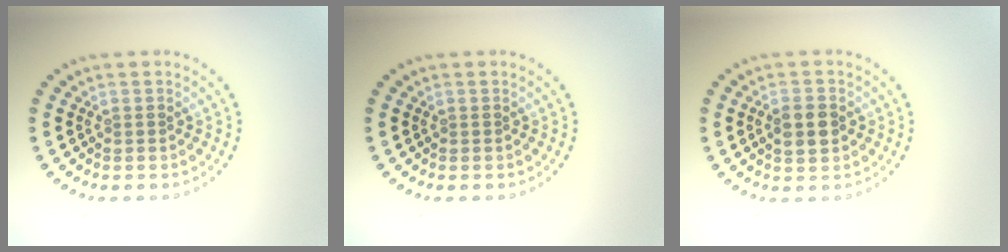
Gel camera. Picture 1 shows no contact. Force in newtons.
{"total": 0.0}
{"total": 2.8, "press": 2.8, "slide": 0.2}